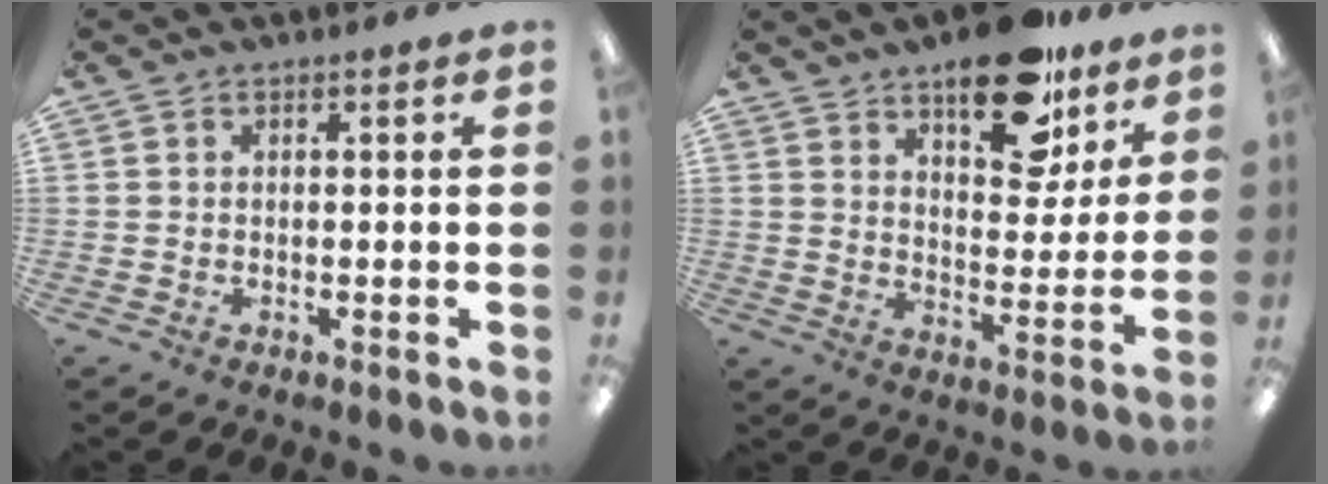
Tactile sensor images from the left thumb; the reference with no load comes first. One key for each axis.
{"total": 17.1, "fx": 11.9, "fy": 7.8, "fz": 9.6, "tx": -0.123, "ty": -0.066, "tz": 0.200}